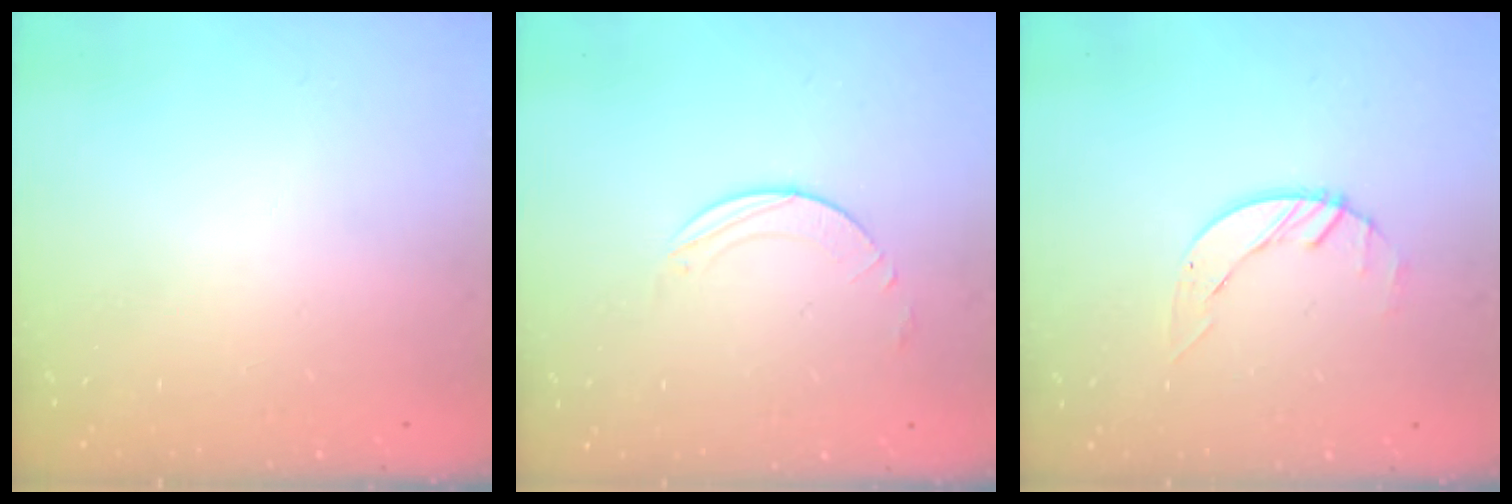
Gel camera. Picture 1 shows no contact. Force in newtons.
{"total": 3.2, "press": 3.2, "slide": 0.3}
{"total": 2.6, "press": 2.6, "slide": 0.3}